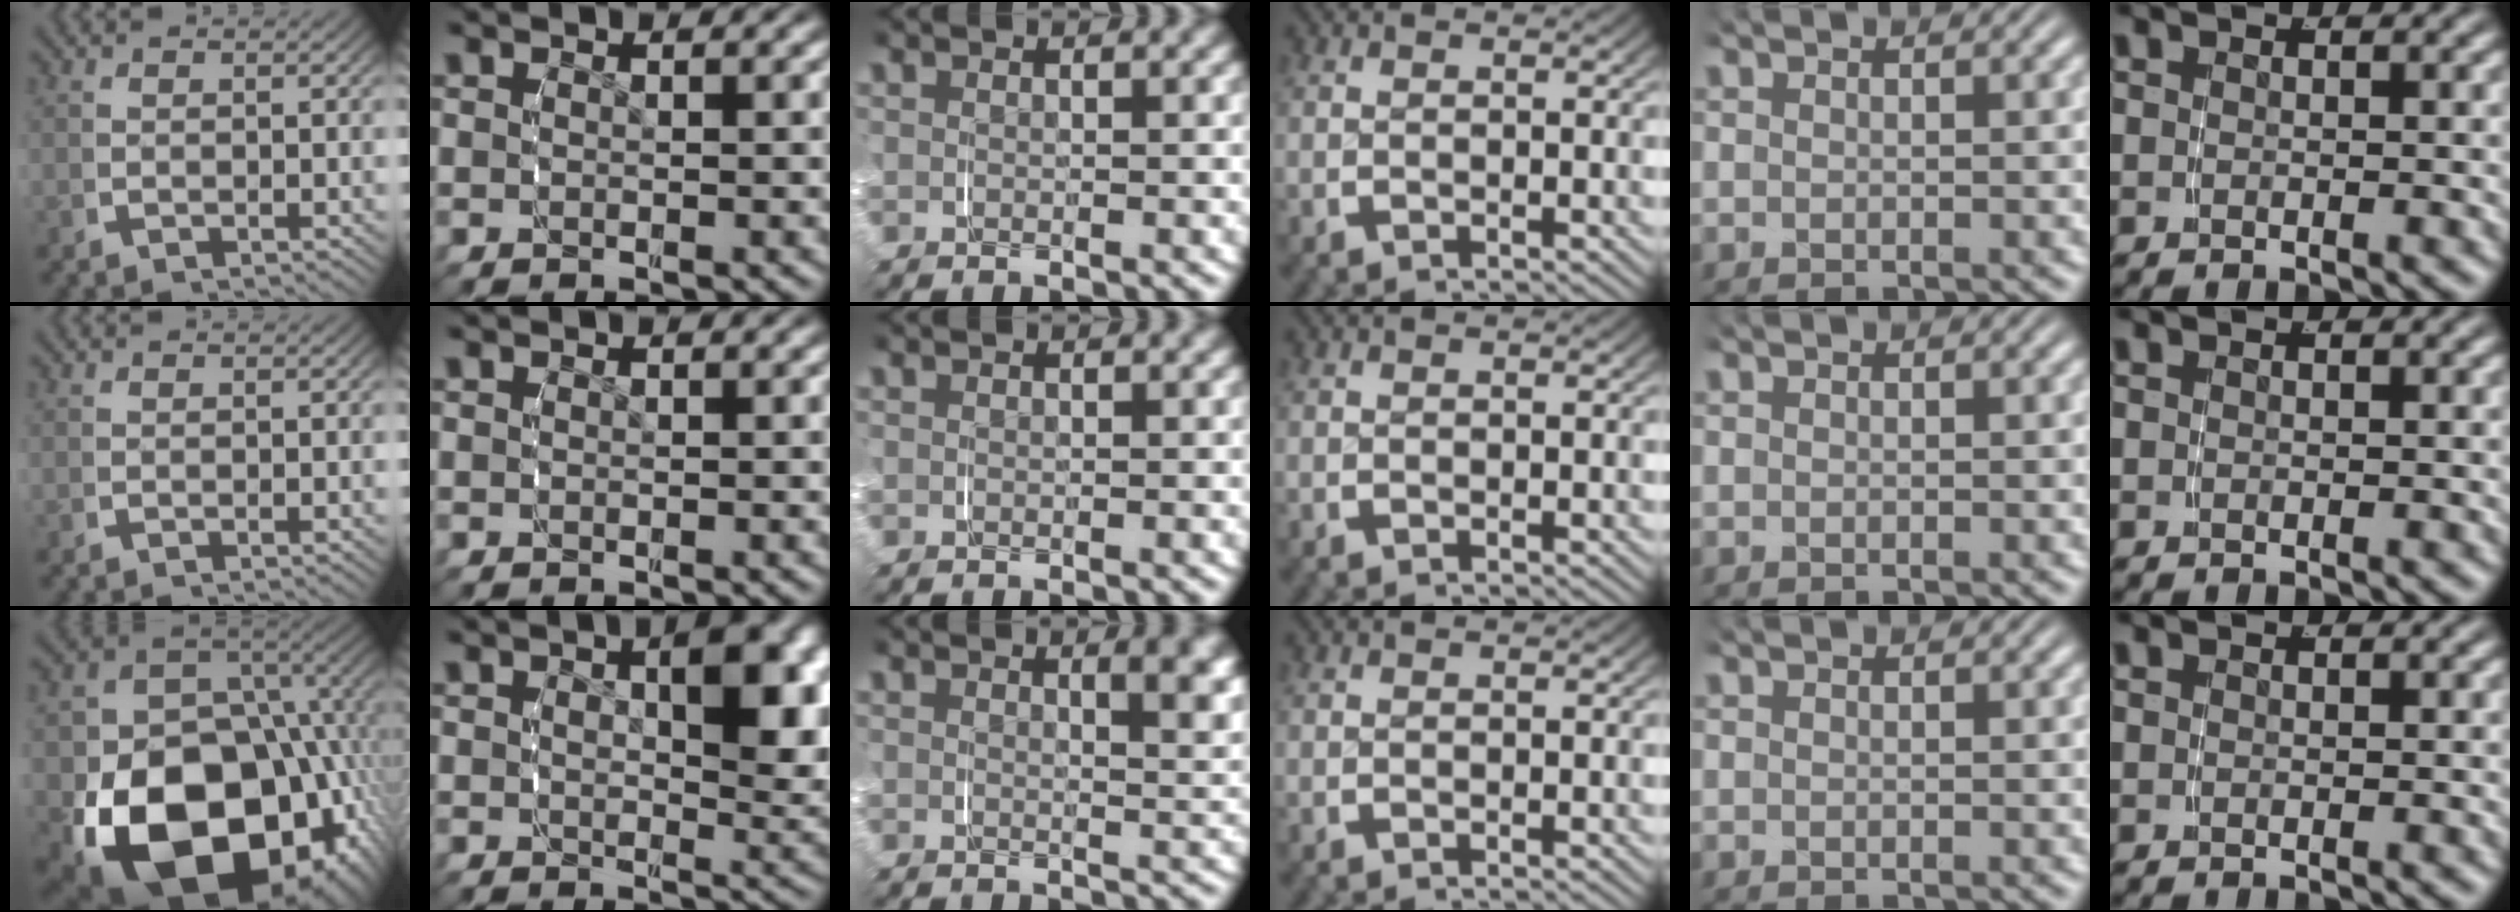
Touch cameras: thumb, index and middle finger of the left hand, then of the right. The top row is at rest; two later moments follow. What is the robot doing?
{"motion": "grasp_and_lifting", "object": "glasses case"}